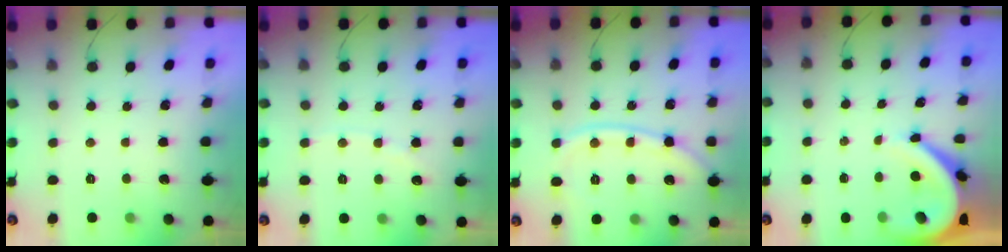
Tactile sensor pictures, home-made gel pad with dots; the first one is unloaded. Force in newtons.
{"total": 5.9, "press": 5.8, "slide": 0.8}
{"total": 10.8, "press": 10.7, "slide": 1.6}
{"total": 8.5, "press": 8.5, "slide": 0.9}